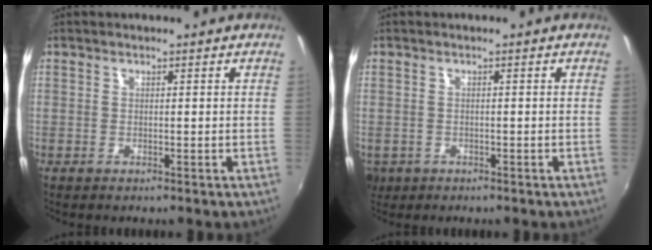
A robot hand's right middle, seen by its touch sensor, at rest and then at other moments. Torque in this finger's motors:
{"motor_torque": [0.21, -0.48, 0.06, 0.00]}